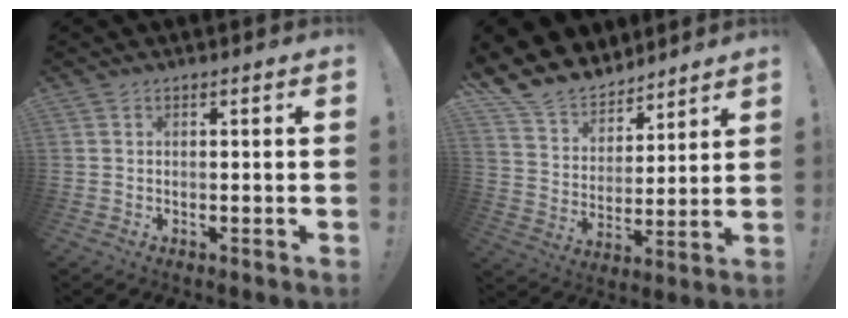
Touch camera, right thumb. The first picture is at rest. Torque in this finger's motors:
{"motor_torque": [-0.71, 0.90, 0.58, 0.61, 0.02]}